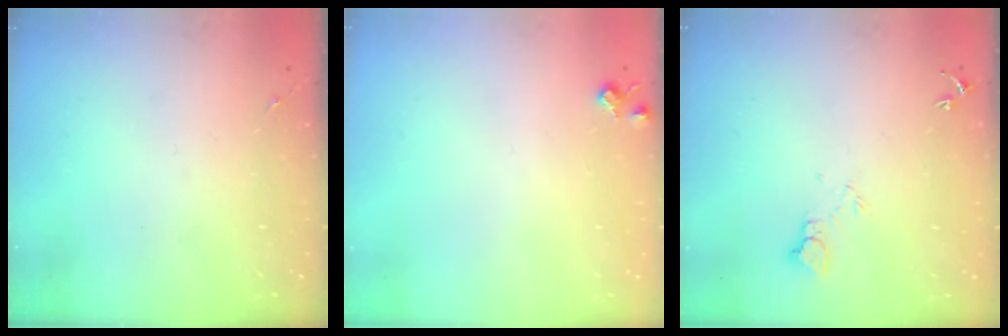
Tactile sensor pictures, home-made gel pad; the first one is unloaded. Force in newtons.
{"total": 5.7, "press": 5.6, "slide": 0.9}
{"total": 5.6, "press": 5.6, "slide": 0.6}